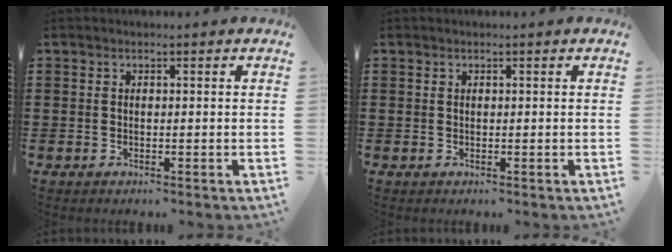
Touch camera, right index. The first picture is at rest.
{"total": 0.0}